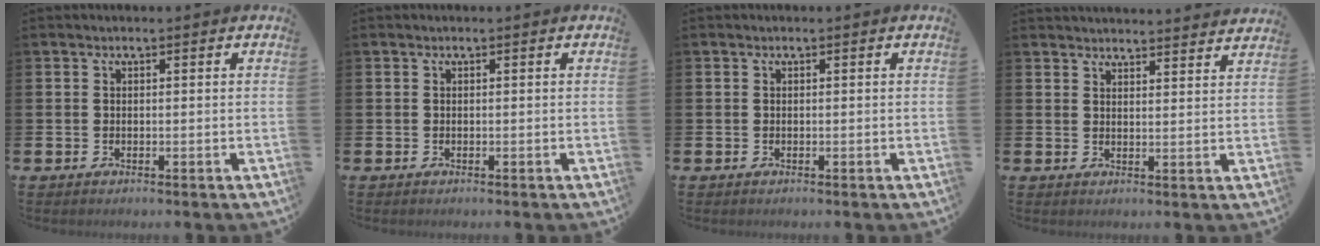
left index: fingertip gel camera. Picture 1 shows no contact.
{"total": 0.0}
{"total": 0.0}
{"total": 3.6, "force": [3.6, -0.1, -0.1], "torque": [-0.005, -0.022, 0.065]}